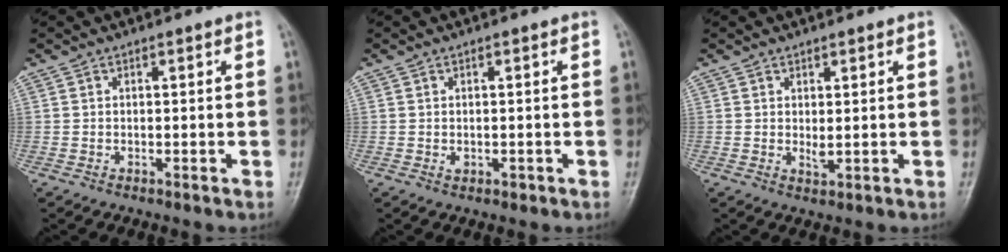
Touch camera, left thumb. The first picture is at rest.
{"total": 1.2, "force": [-0.2, 0.9, 0.7], "torque": [-0.008, 0.000, 0.000]}
{"total": 1.5, "force": [0.4, 0.6, 1.3], "torque": [-0.020, -0.007, 0.010]}